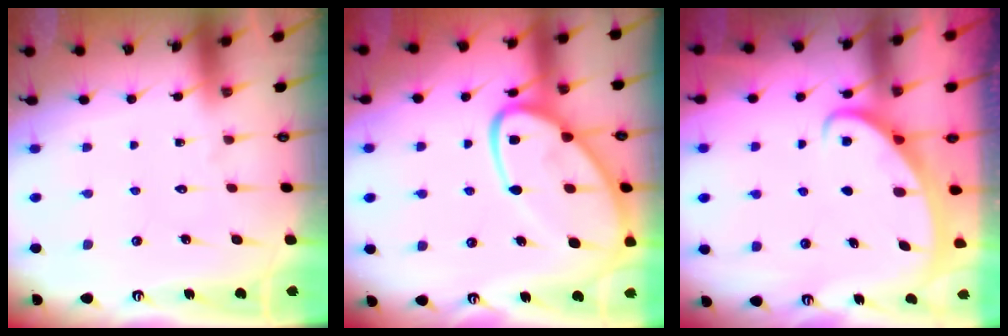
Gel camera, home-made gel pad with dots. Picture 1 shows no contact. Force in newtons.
{"total": 19.2, "press": 19.1, "slide": 1.7}
{"total": 2.5, "press": 2.5, "slide": 0.4}